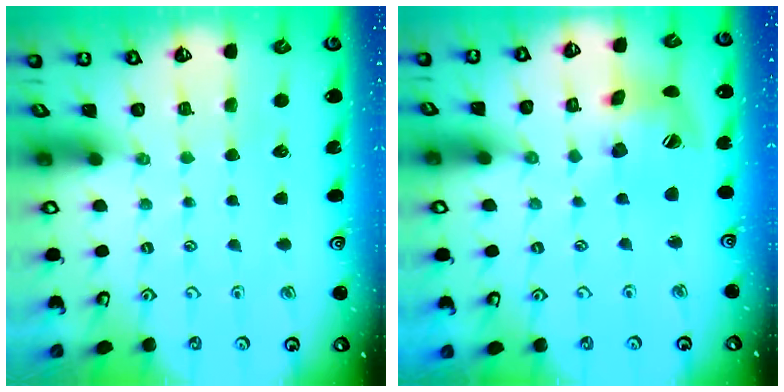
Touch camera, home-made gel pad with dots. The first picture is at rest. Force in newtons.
{"total": 15.0, "press": 14.9, "slide": 1.9}